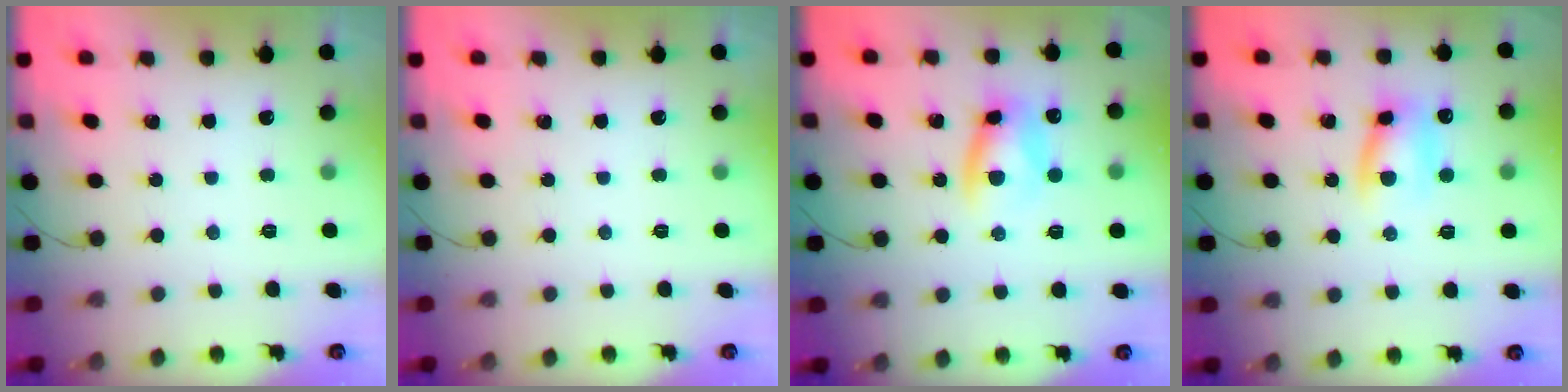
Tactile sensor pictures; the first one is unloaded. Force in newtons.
{"total": 0.0}
{"total": 9.8, "press": 9.6, "slide": 1.9}
{"total": 8.9, "press": 8.8, "slide": 1.0}